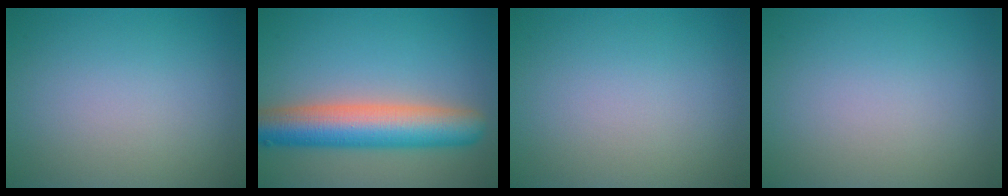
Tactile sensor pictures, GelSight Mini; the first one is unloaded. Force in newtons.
{"total": 8.2, "press": 8.2, "slide": 0.4}
{"total": 0.0}
{"total": 0.0}